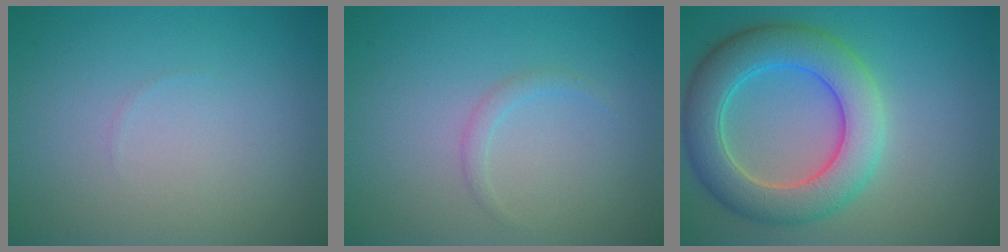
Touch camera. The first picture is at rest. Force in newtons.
{"total": 1.0, "press": 1.0, "slide": 0.0}
{"total": 7.5, "press": 7.5, "slide": 0.6}